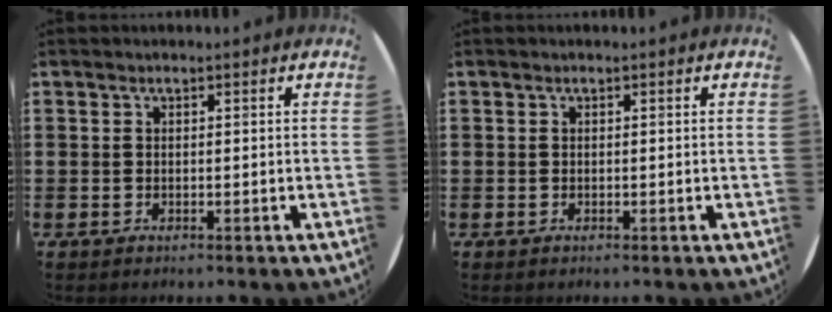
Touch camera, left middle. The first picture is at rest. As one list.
[{"total": 0.0}]